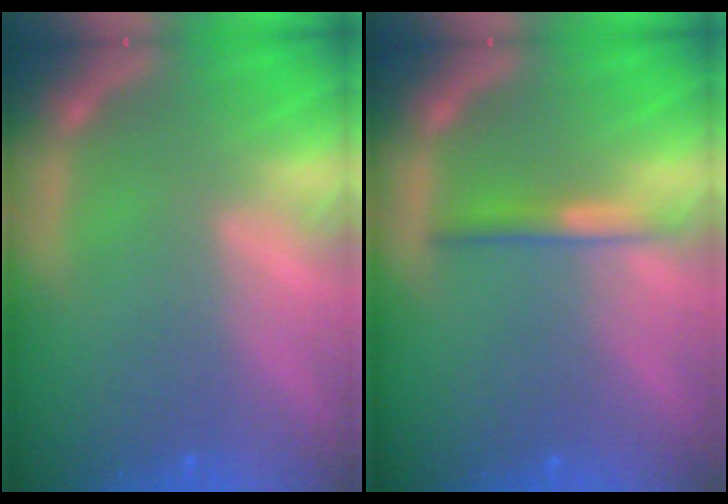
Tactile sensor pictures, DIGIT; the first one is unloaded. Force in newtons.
{"total": 2.0}